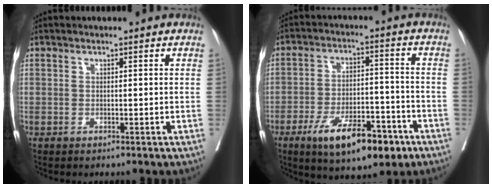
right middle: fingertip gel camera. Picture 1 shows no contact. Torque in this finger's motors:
{"motor_torque": [1.27, -0.87, 0.40, 0.14]}